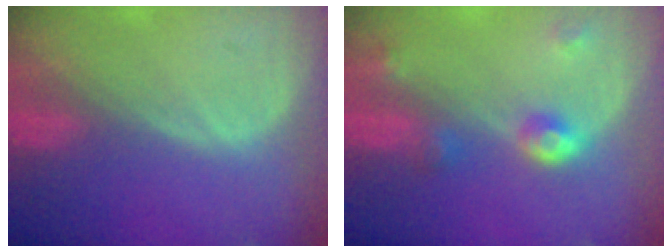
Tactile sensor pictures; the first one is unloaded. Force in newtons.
{"total": 4.7, "press": 4.3, "slide": 2.0}